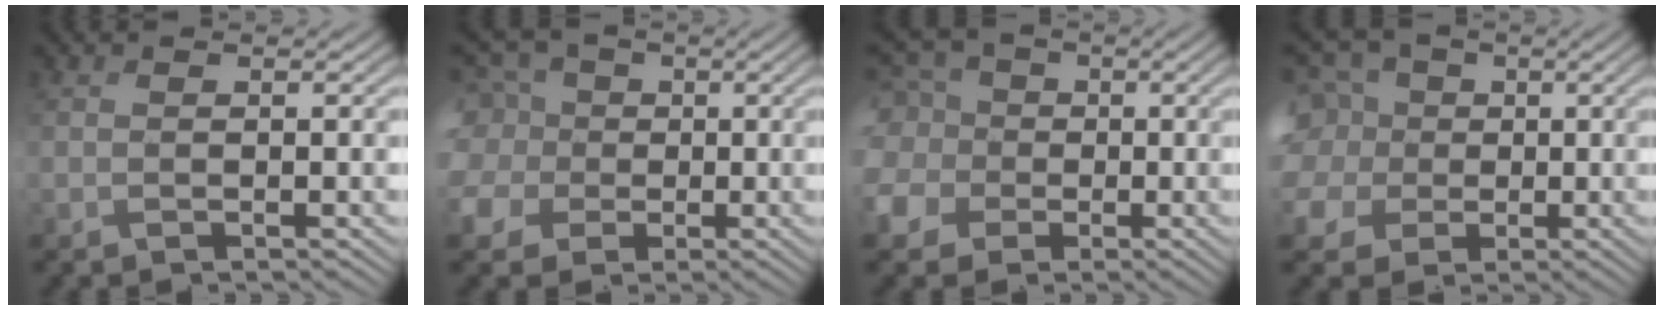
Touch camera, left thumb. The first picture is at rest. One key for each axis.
{"total": 9.8, "fx": -0.4, "fy": 8.8, "fz": 4.2, "tx": -0.166, "ty": 0.002, "tz": -0.032}
{"total": 9.1, "fx": -0.9, "fy": 8.2, "fz": 4.0, "tx": -0.148, "ty": -0.004, "tz": -0.031}
{"total": 12.9, "fx": 0.7, "fy": 11.3, "fz": 6.2, "tx": -0.221, "ty": 0.013, "tz": -0.010}